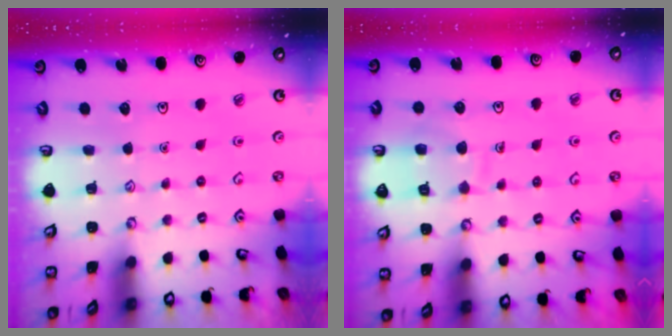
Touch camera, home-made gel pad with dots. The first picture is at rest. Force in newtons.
{"total": 9.7, "press": 9.7, "slide": 0.9}